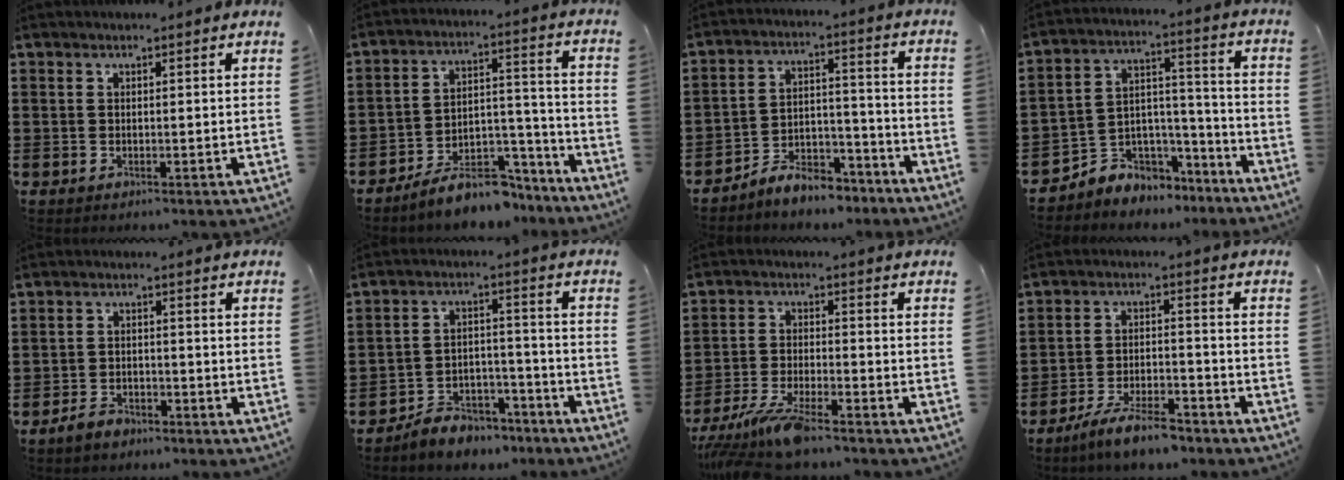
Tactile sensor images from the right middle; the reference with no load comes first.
{"total": 8.3, "force": [-7.6, 2.3, 2.5], "torque": [-0.035, 0.028, -0.143]}
{"total": 6.9, "force": [-6.6, 1.8, 1.3], "torque": [-0.020, 0.021, -0.127]}
{"total": 5.0, "force": [-4.0, 3.0, -0.6], "torque": [0.000, 0.010, -0.080]}
{"total": 2.9, "force": [-2.5, 1.2, 0.8], "torque": [-0.018, 0.009, -0.052]}
{"total": 6.0, "force": [-5.7, 1.8, 0.7], "torque": [-0.007, 0.024, -0.112]}
{"total": 7.9, "force": [-6.6, 0.8, 4.1], "torque": [-0.098, -0.011, -0.130]}
{"total": 7.1, "force": [-6.1, 1.2, 3.5], "torque": [-0.072, 0.003, -0.115]}